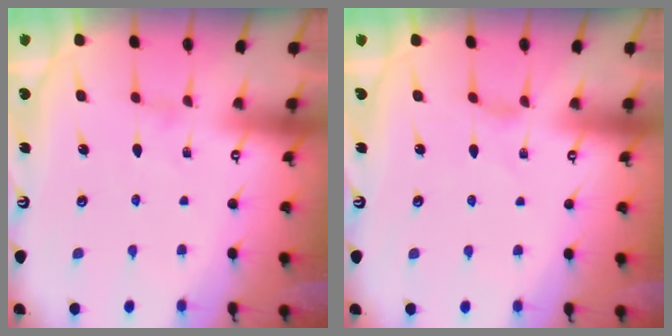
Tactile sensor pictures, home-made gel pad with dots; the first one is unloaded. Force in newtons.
{"total": 0.0}